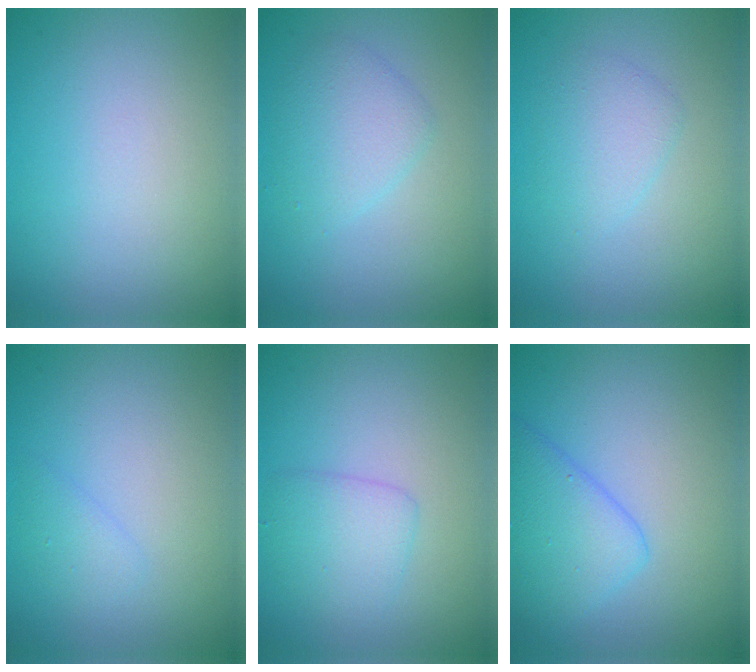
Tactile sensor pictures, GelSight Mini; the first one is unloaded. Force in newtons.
{"total": 2.8, "press": 2.8, "slide": 0.1}
{"total": 2.2, "press": 2.2, "slide": 0.0}
{"total": 1.1, "press": 1.1, "slide": 0.0}
{"total": 2.6, "press": 2.6, "slide": 0.0}
{"total": 3.9, "press": 3.9, "slide": 0.3}